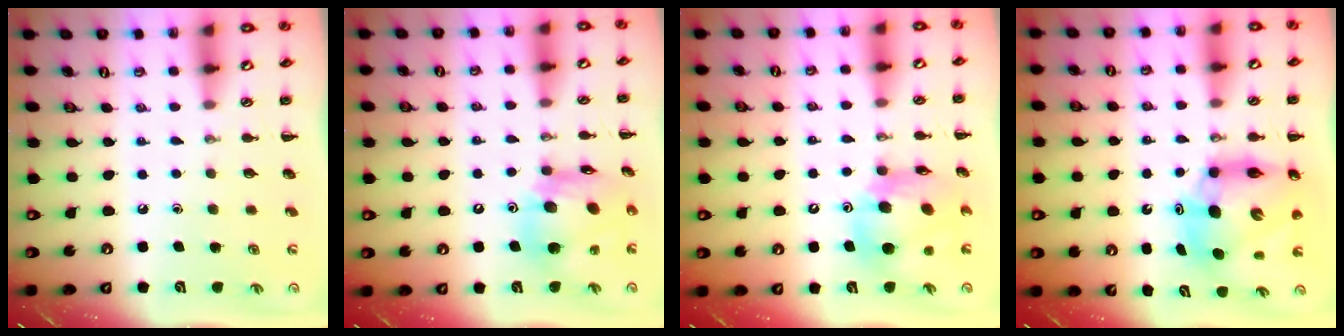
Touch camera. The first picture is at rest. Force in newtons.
{"total": 14.3, "press": 13.9, "slide": 3.4}
{"total": 12.2, "press": 11.7, "slide": 3.7}
{"total": 12.3, "press": 11.8, "slide": 3.4}